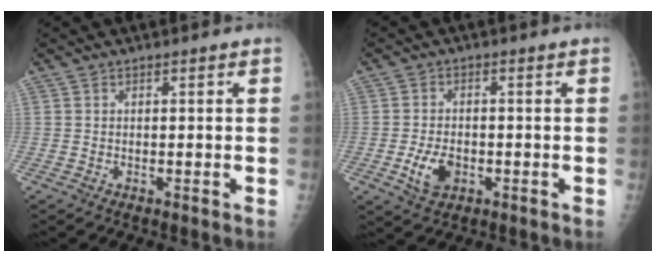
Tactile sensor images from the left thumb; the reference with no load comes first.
{"total": 5.5, "force": [-1.7, 3.6, 3.8], "torque": [-0.067, 0.002, -0.026]}